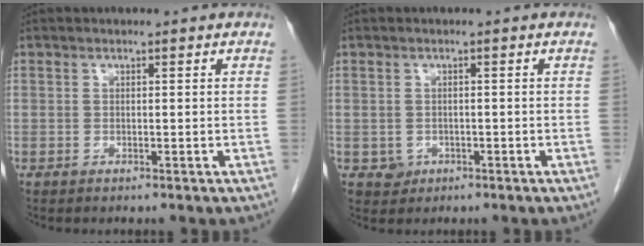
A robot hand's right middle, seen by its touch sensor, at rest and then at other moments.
{"total": 1.8, "force": [-0.6, 1.6, 0.4], "torque": [-0.003, 0.005, -0.004]}